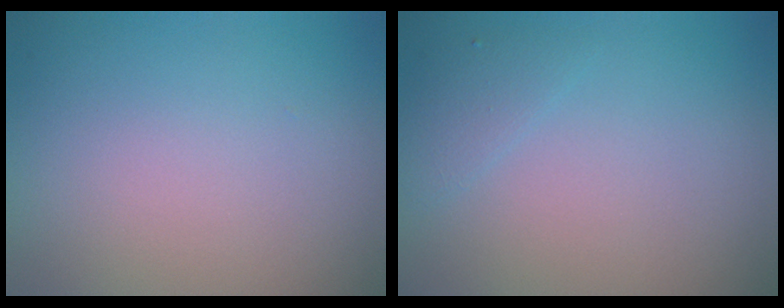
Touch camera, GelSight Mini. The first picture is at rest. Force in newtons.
{"total": 1.2, "press": 1.2, "slide": 0.1}